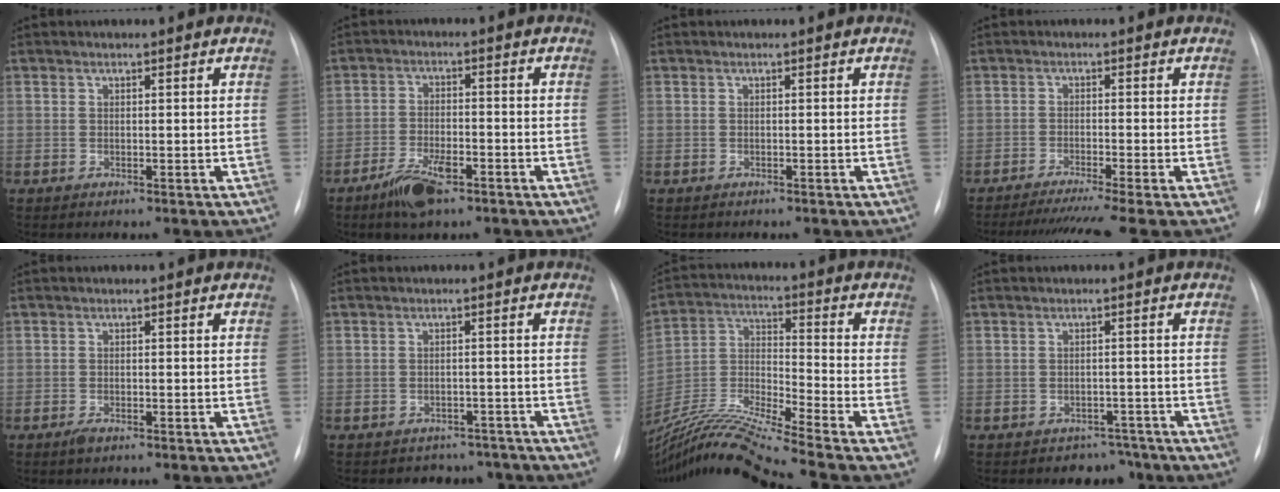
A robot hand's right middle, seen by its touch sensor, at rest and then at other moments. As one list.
[{"total": 6.0, "force": [-4.0, 2.1, 4.0], "torque": [-0.085, -0.006, -0.068]}, {"total": 0.7, "force": [-0.6, 0.3, 0.2], "torque": [-0.008, 0.000, -0.009]}, {"total": 8.2, "force": [-6.9, -1.8, 4.1], "torque": [-0.054, -0.023, -0.107]}, {"total": 1.6, "force": [-1.2, 0.5, 1.0], "torque": [-0.024, -0.003, -0.019]}, {"total": 5.6, "force": [-4.7, 3.0, -0.4], "torque": [0.017, 0.021, -0.056]}, {"total": 18.8, "force": [-16.3, -1.7, 9.2], "torque": [-0.210, -0.018, -0.307]}, {"total": 3.8, "force": [-3.1, 2.2, -0.3], "torque": [0.012, 0.016, -0.039]}]